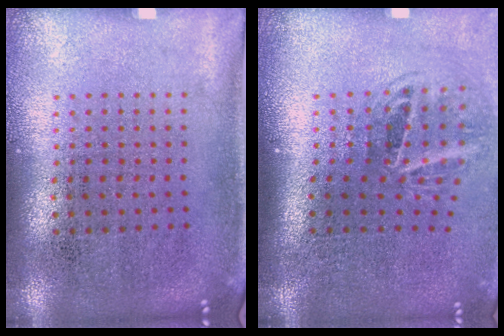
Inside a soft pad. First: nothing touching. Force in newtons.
{"total": 2.0, "press": 1.3, "slide": 1.6}